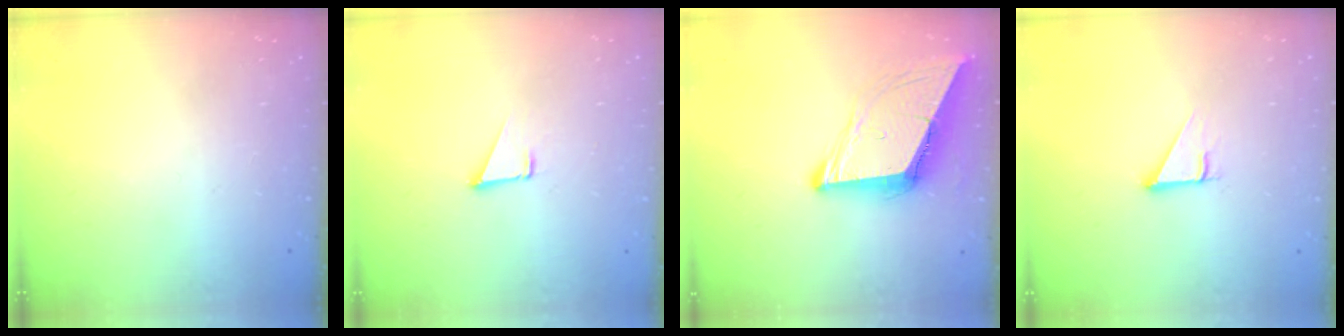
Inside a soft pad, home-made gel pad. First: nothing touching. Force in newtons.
{"total": 1.6, "press": 1.5, "slide": 0.1}
{"total": 9.4, "press": 9.3, "slide": 1.1}
{"total": 2.7, "press": 2.7, "slide": 0.0}